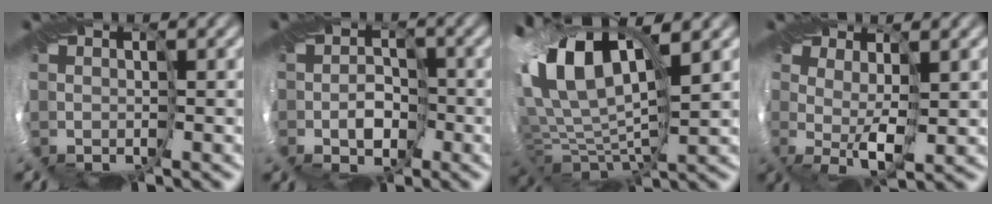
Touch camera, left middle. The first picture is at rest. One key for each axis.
{"total": 2.3, "fx": -1.4, "fy": 1.6, "fz": 0.8, "tx": 0.006, "ty": 0.001, "tz": -0.026}
{"total": 13.1, "fx": 3.9, "fy": 6.4, "fz": 10.8, "tx": -0.231, "ty": 0.014, "tz": 0.072}
{"total": 1.8, "fx": 1.0, "fy": -0.6, "fz": 1.4, "tx": -0.030, "ty": -0.003, "tz": 0.020}